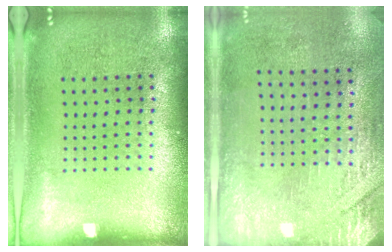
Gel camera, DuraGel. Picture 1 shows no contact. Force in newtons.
{"total": 2.9, "press": 2.5, "slide": 1.5}